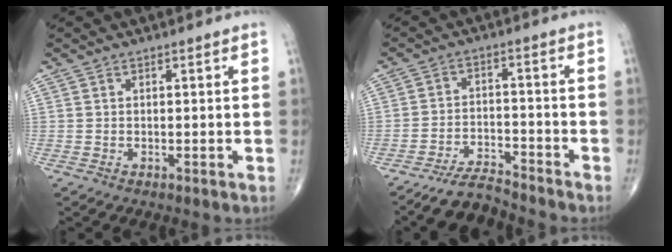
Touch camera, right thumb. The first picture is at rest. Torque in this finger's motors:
{"motor_torque": [1.11, -0.08, 0.39, -0.80, 0.00]}